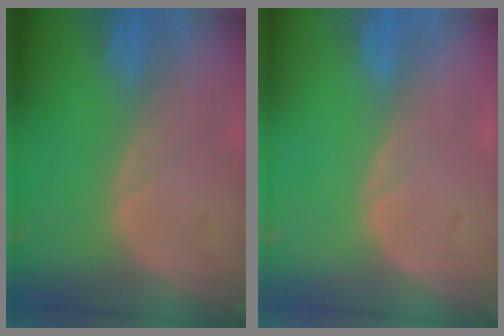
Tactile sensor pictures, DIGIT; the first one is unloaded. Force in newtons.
{"total": 0.0}